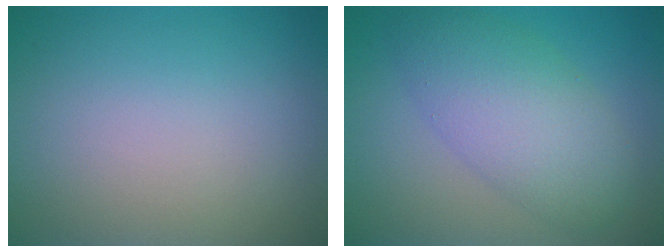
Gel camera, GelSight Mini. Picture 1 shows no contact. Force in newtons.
{"total": 6.2, "press": 6.2, "slide": 0.2}